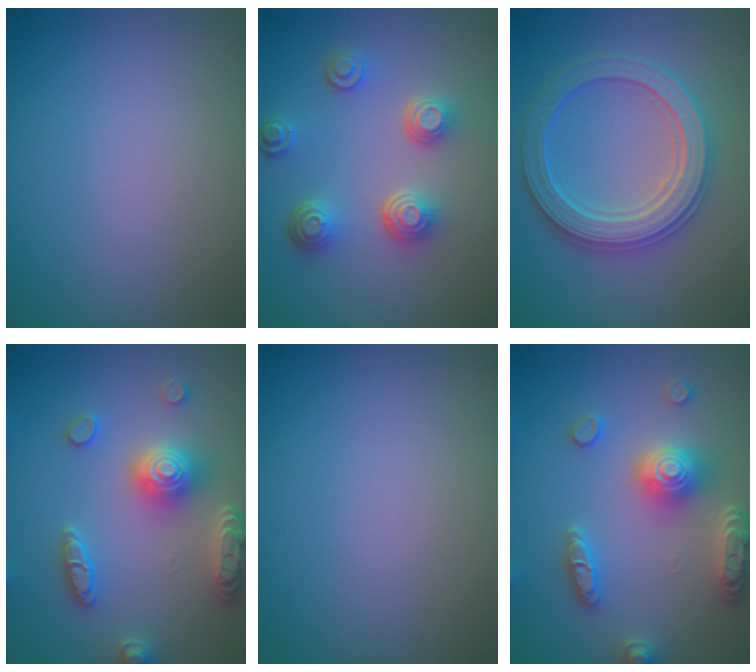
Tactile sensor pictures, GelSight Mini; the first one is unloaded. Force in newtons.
{"total": 4.4, "press": 3.4, "slide": 2.8}
{"total": 5.4, "press": 5.4, "slide": 0.9}
{"total": 5.4, "press": 5.3, "slide": 1.0}
{"total": 0.0}
{"total": 5.5, "press": 5.4, "slide": 0.9}